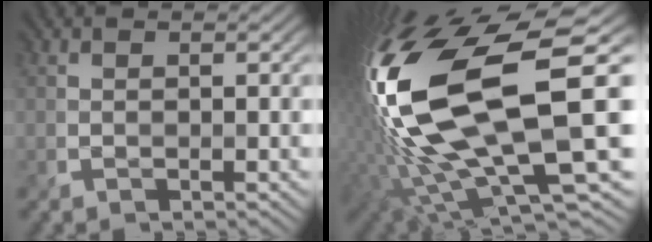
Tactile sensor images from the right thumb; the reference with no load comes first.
{"total": 19.8, "force": [1.5, 6.8, 18.5], "torque": [-0.401, -0.035, 0.048]}